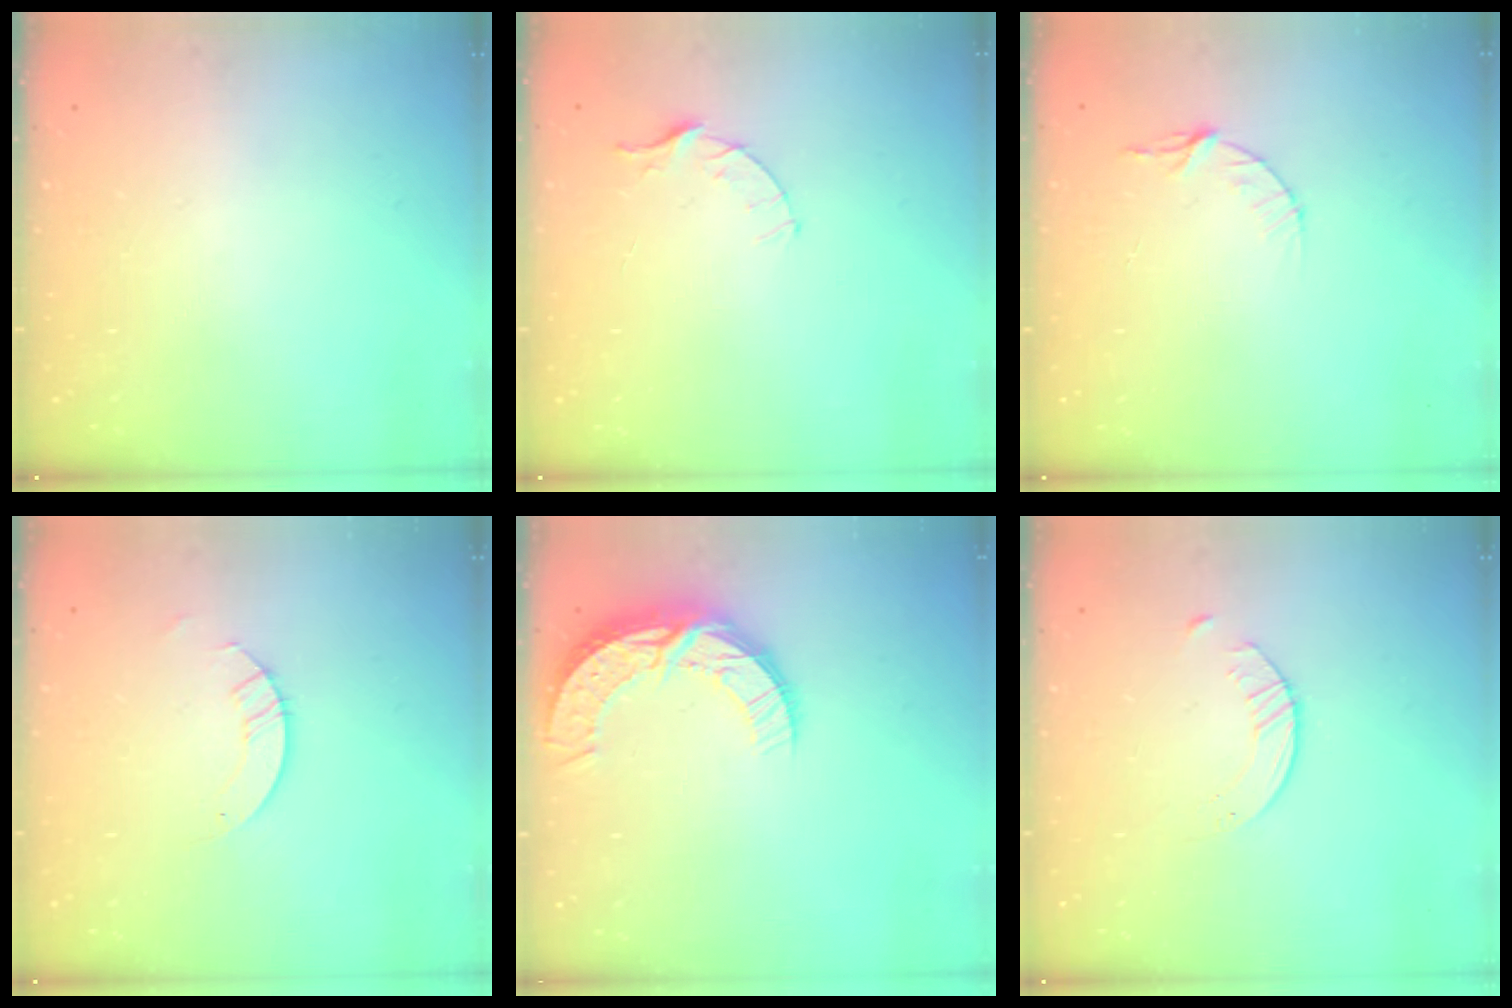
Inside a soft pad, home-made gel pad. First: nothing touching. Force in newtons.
{"total": 3.4, "press": 3.4, "slide": 0.4}
{"total": 3.4, "press": 3.4, "slide": 0.4}
{"total": 2.9, "press": 2.9, "slide": 0.3}
{"total": 10.2, "press": 10.2, "slide": 0.8}
{"total": 2.1, "press": 2.0, "slide": 0.3}